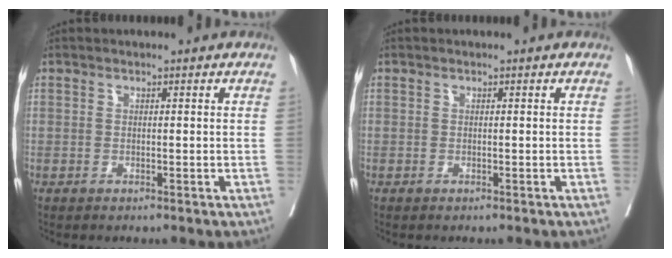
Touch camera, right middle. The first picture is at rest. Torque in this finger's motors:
{"motor_torque": [-0.14, -0.17, -0.02, 0.00]}